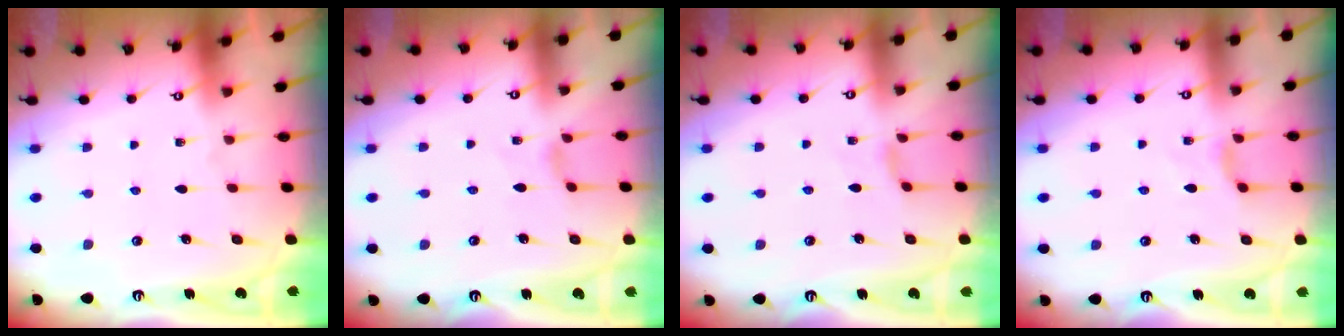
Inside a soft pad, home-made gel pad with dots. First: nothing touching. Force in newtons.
{"total": 1.2, "press": 1.2, "slide": 0.4}
{"total": 1.9, "press": 1.9, "slide": 0.4}
{"total": 2.7, "press": 2.6, "slide": 0.6}